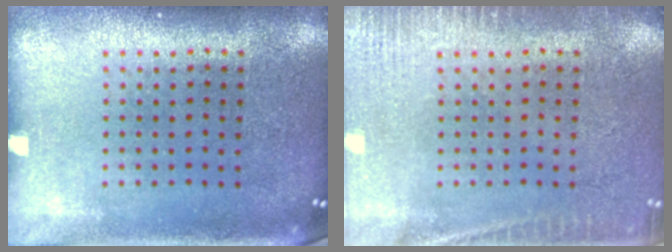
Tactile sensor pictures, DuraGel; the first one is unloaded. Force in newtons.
{"total": 2.9, "press": 2.9, "slide": 0.4}